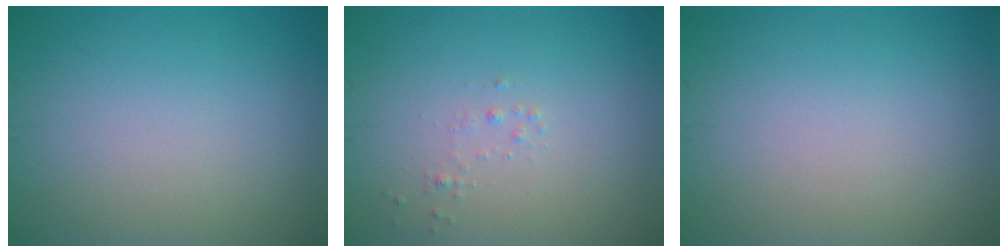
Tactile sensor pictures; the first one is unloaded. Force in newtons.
{"total": 0.6, "press": 0.6, "slide": 0.0}
{"total": 0.0}